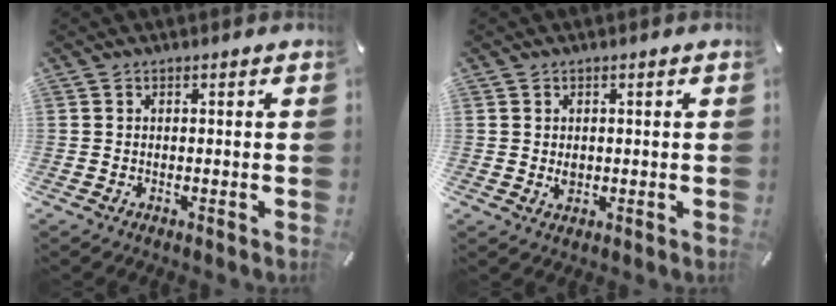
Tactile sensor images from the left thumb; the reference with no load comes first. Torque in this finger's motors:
{"motor_torque": [0.26, 0.45, -0.15, -0.08, 0.02]}